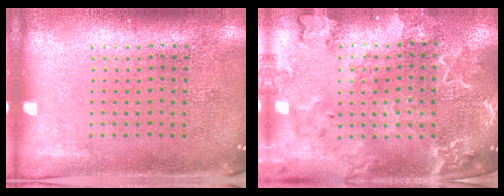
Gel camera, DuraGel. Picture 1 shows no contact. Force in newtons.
{"total": 2.6, "press": 2.4, "slide": 0.8}